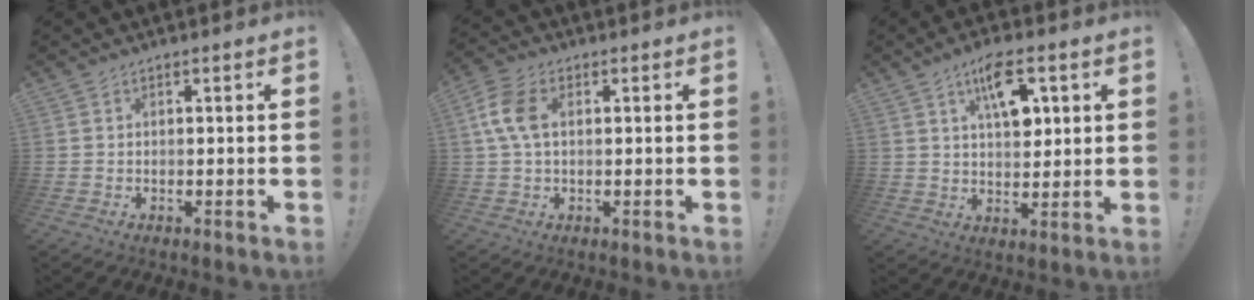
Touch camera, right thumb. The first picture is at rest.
{"total": 8.9, "force": [1.5, 5.7, 6.6], "torque": [-0.138, 0.011, 0.032]}
{"total": 11.9, "force": [4.9, 5.7, 9.2], "torque": [-0.134, -0.006, 0.083]}